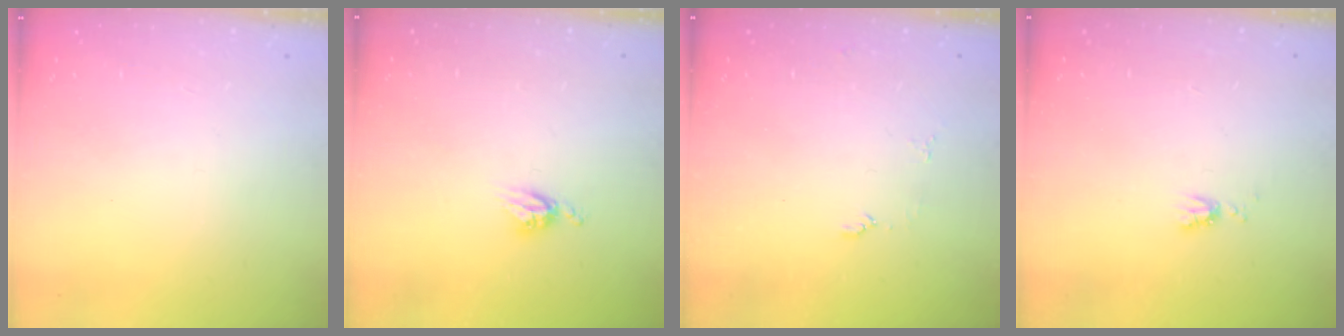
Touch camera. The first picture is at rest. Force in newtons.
{"total": 4.7, "press": 4.7, "slide": 0.5}
{"total": 4.2, "press": 4.2, "slide": 0.5}
{"total": 3.9, "press": 3.9, "slide": 0.6}